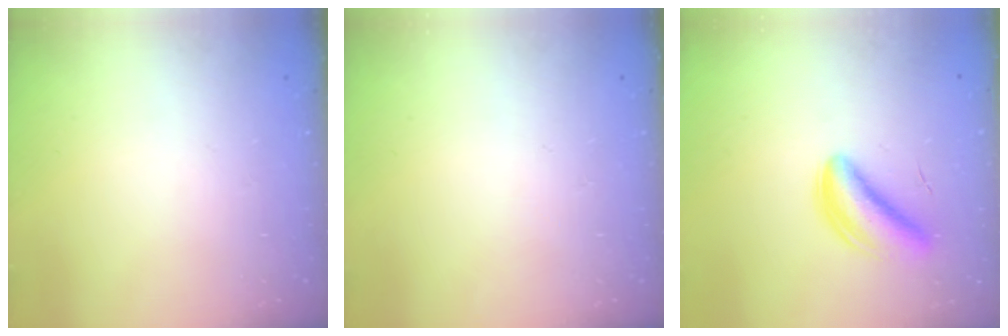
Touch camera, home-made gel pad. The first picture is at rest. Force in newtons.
{"total": 0.0}
{"total": 6.0, "press": 5.7, "slide": 1.9}